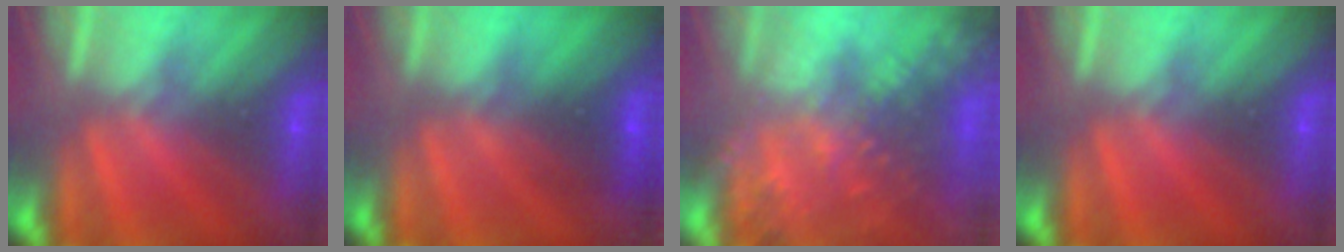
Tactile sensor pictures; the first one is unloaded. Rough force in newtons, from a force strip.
{"total": 2.7}
{"total": 7.8}
{"total": 0.0}